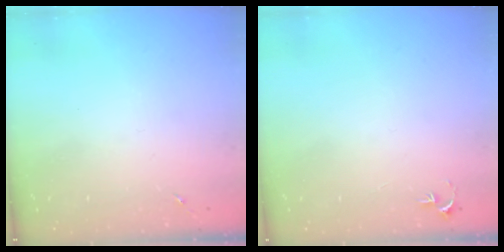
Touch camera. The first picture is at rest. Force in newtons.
{"total": 2.7, "press": 2.7, "slide": 0.3}